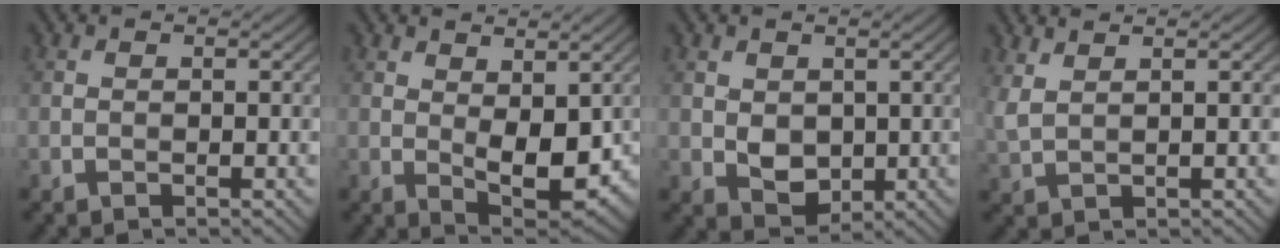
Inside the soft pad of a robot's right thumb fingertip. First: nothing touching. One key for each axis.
{"total": 6.2, "fx": 0.9, "fy": 2.8, "fz": 5.4, "tx": -0.095, "ty": -0.009, "tz": 0.023}
{"total": 3.8, "fx": 0.9, "fy": 3.0, "fz": 2.2, "tx": -0.057, "ty": -0.007, "tz": 0.023}
{"total": 2.8, "fx": 2.1, "fy": 0.7, "fz": 1.8, "tx": -0.051, "ty": 0.006, "tz": 0.046}